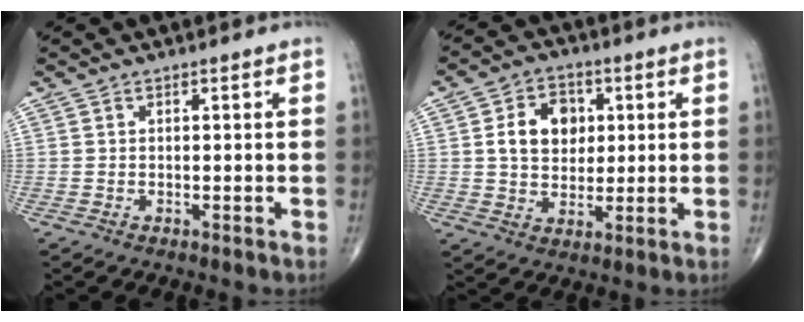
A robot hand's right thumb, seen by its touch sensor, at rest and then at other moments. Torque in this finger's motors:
{"motor_torque": [0.16, 0.13, 0.70, 0.33, 0.04]}